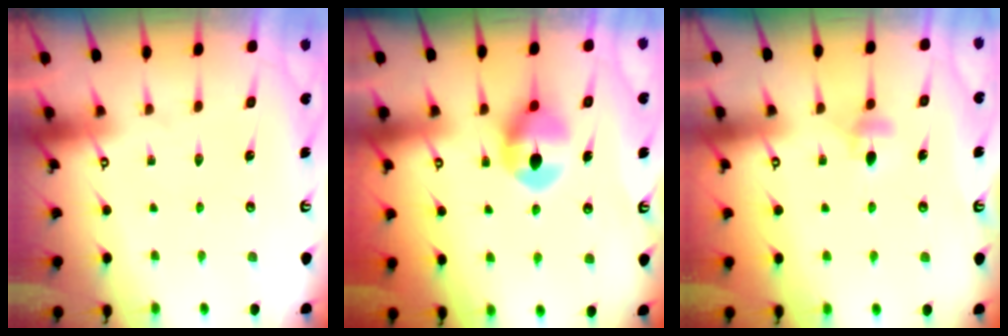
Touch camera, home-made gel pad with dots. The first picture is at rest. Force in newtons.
{"total": 8.7, "press": 8.7, "slide": 0.3}
{"total": 4.0, "press": 3.9, "slide": 0.8}